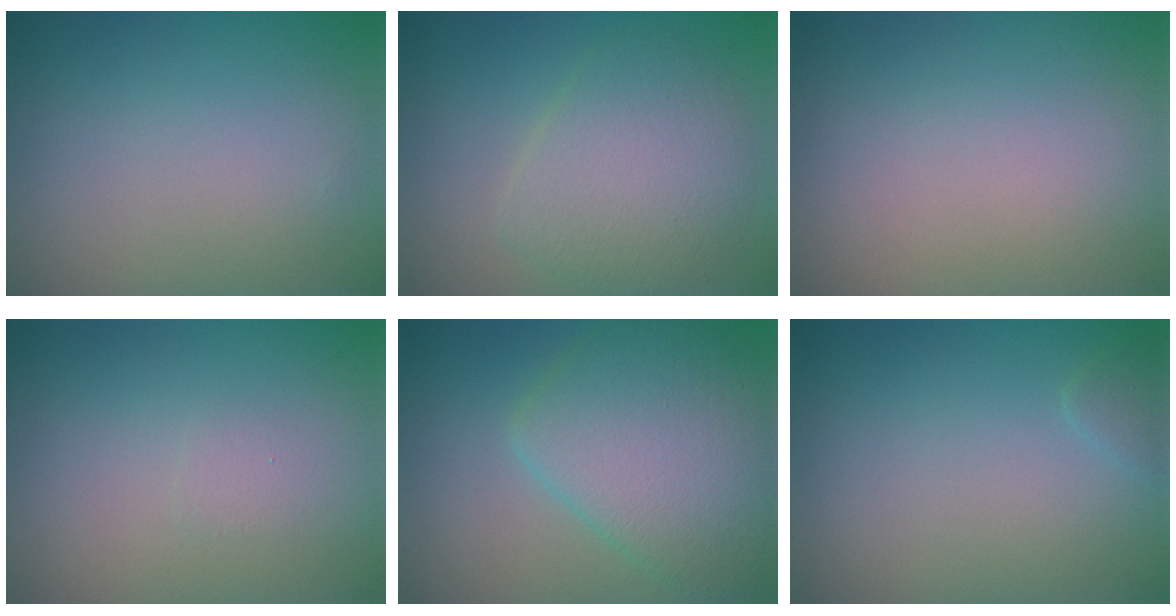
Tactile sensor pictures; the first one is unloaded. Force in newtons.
{"total": 5.0, "press": 5.0, "slide": 0.1}
{"total": 0.0}
{"total": 0.6, "press": 0.6, "slide": 0.1}
{"total": 7.2, "press": 7.2, "slide": 0.3}
{"total": 0.8, "press": 0.8, "slide": 0.1}